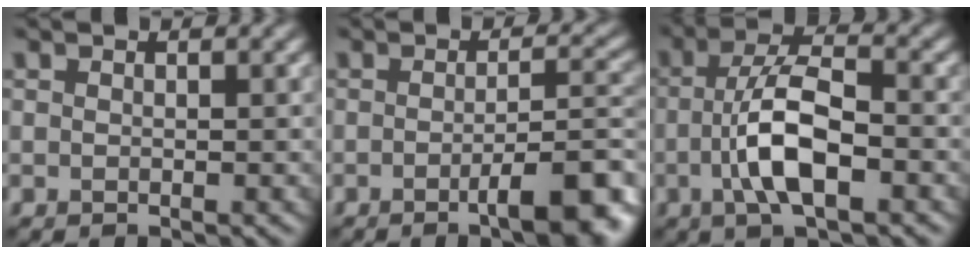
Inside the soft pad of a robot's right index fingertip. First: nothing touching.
{"total": 7.8, "force": [-3.5, 2.0, 6.7], "torque": [-0.076, 0.002, -0.048]}
{"total": 6.2, "force": [-1.6, 2.2, 5.6], "torque": [-0.105, 0.008, -0.034]}